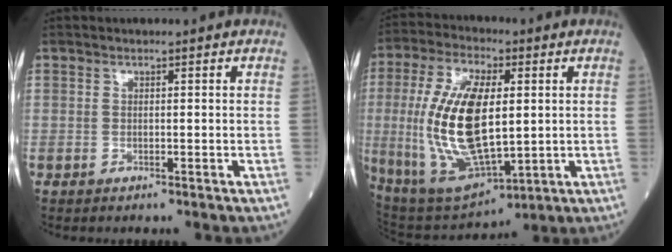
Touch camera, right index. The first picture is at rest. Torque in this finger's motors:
{"motor_torque": [1.60, 0.54, 0.62, 0.21]}